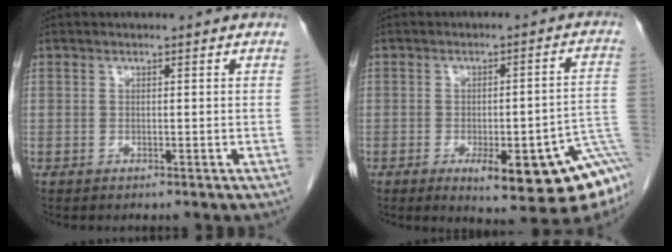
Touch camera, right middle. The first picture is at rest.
{"total": 17.3, "force": [-8.0, 3.6, 14.9], "torque": [-0.110, 0.009, -0.093]}